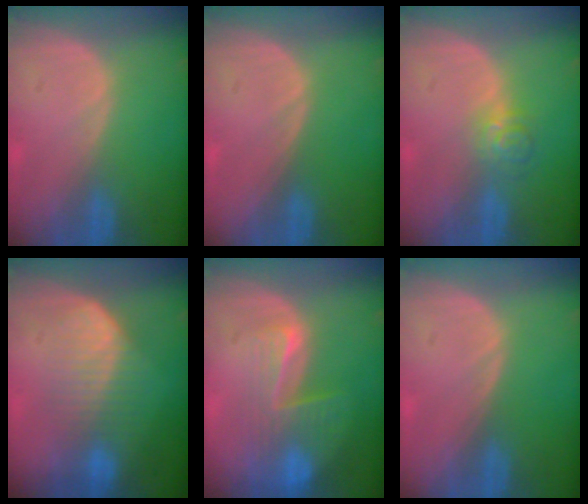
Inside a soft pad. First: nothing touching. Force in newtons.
{"total": 0.0}
{"total": 3.6, "press": 3.4, "slide": 1.2}
{"total": 6.8, "press": 6.6, "slide": 1.4}
{"total": 8.5, "press": 7.1, "slide": 4.6}
{"total": 0.0}